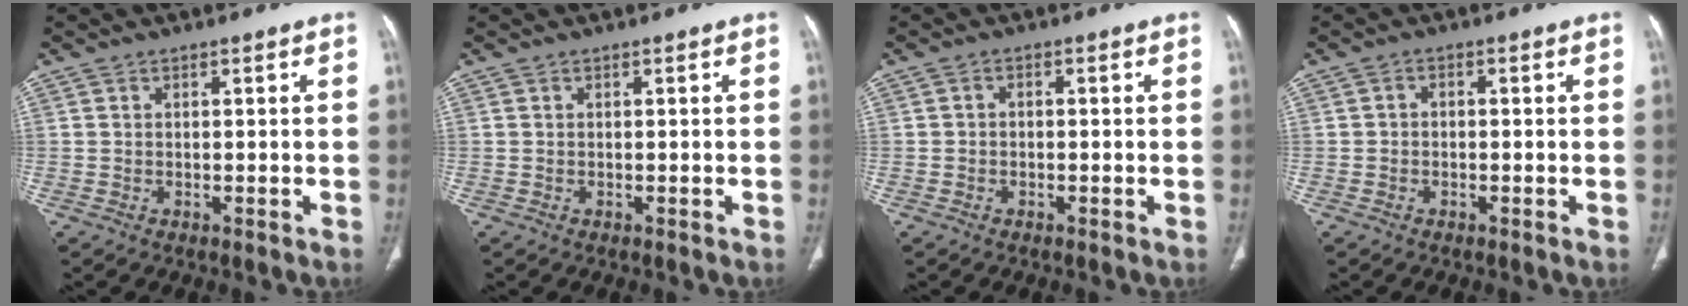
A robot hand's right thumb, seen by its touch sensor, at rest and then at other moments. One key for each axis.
{"total": 0.0}
{"total": 0.9, "fx": -0.4, "fy": 0.7, "fz": 0.5, "tx": -0.004, "ty": 0.002, "tz": -0.010}
{"total": 1.1, "fx": -0.4, "fy": 0.9, "fz": 0.6, "tx": -0.005, "ty": 0.003, "tz": -0.010}